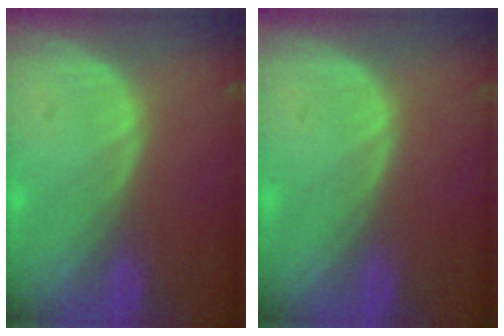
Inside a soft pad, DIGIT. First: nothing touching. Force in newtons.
{"total": 0.0}